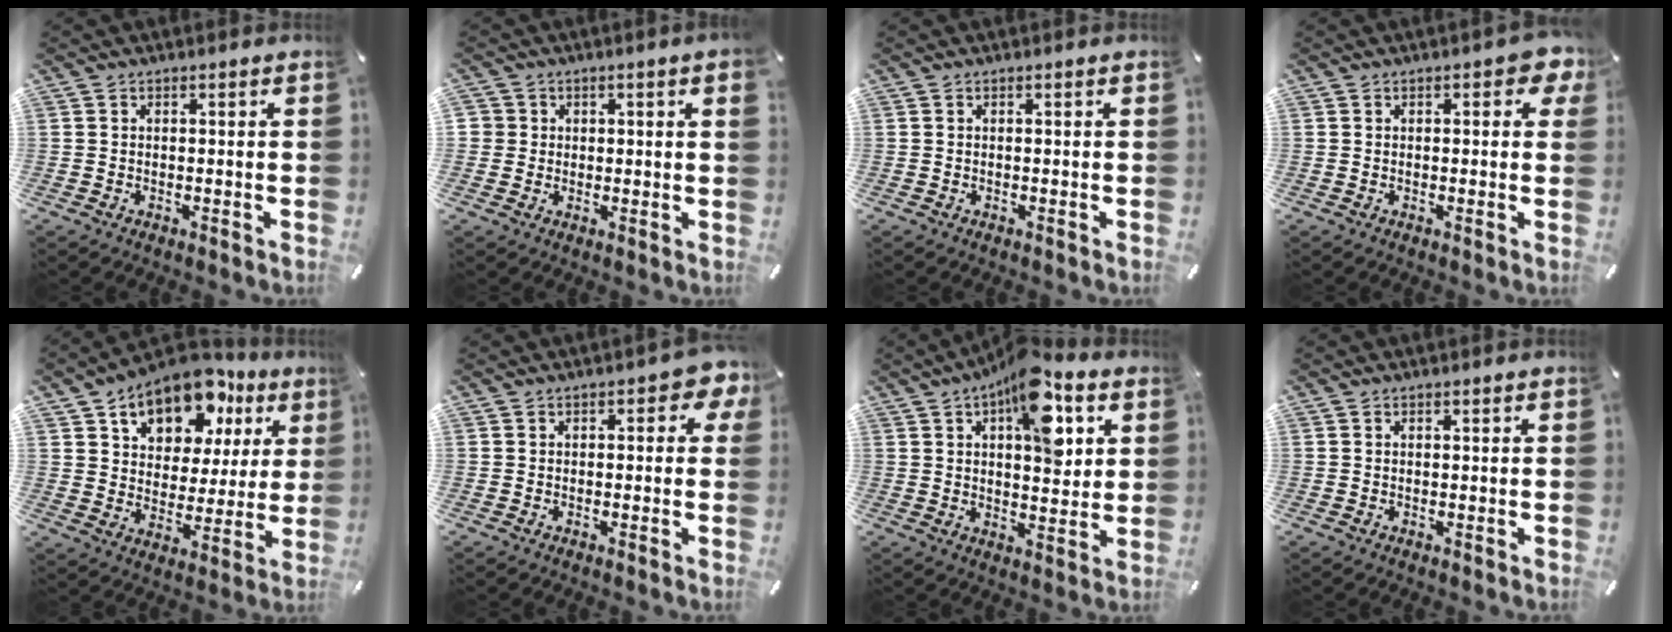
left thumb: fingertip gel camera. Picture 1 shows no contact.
{"total": 2.1, "force": [0.8, 1.6, 1.1], "torque": [-0.024, 0.003, 0.013]}
{"total": 0.0}
{"total": 3.4, "force": [1.2, 1.8, 2.6], "torque": [-0.031, 0.000, 0.016]}
{"total": 14.9, "force": [9.6, 9.2, 6.7], "torque": [-0.107, -0.060, 0.167]}
{"total": 3.8, "force": [0.9, 2.1, 3.0], "torque": [-0.036, 0.001, 0.011]}
{"total": 14.7, "force": [6.6, 7.2, 11.0], "torque": [-0.155, -0.023, 0.108]}
{"total": 0.0}